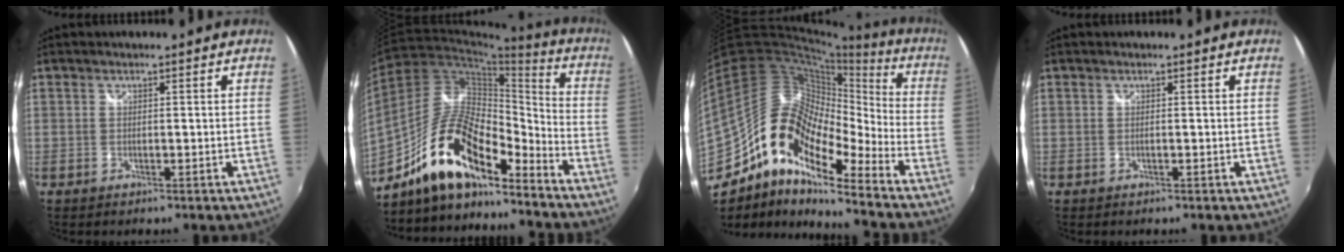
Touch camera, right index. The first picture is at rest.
{"total": 17.9, "force": [-12.8, 6.0, 10.9], "torque": [-0.205, 0.011, -0.236]}
{"total": 18.9, "force": [-10.8, 8.0, 13.3], "torque": [-0.227, -0.008, -0.219]}
{"total": 0.0}